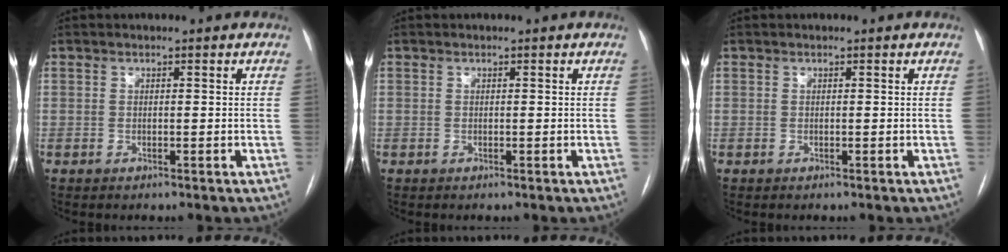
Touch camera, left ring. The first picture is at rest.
{"total": 0.0}
{"total": 0.0}